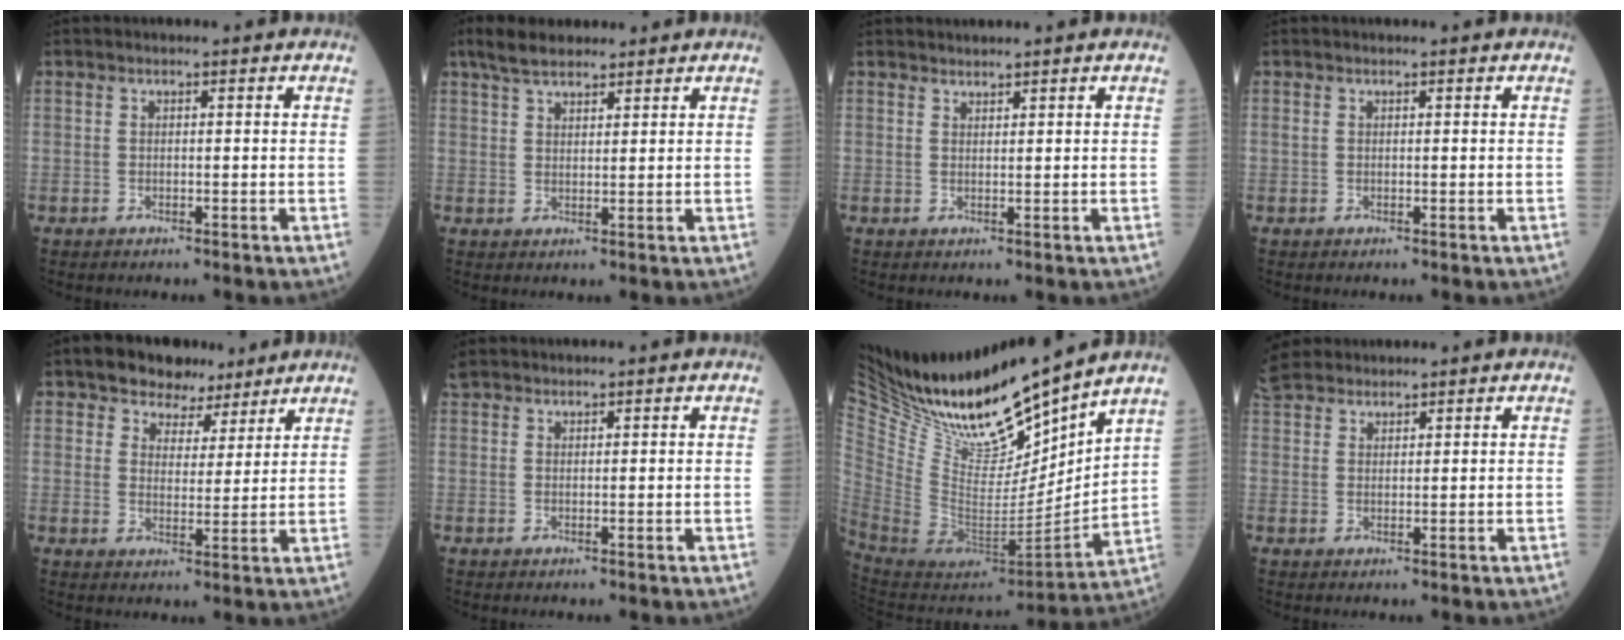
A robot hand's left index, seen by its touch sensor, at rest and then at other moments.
{"total": 5.4, "force": [4.4, 1.7, 2.7], "torque": [-0.061, 0.021, 0.082]}
{"total": 1.5, "force": [1.5, -0.1, 0.1], "torque": [-0.001, 0.013, 0.034]}
{"total": 0.0}
{"total": 6.7, "force": [5.2, 3.9, 1.3], "torque": [-0.017, 0.015, 0.084]}
{"total": 2.3, "force": [2.2, 0.5, 0.5], "torque": [-0.017, 0.027, 0.046]}
{"total": 21.7, "force": [20.2, 2.6, 7.2], "torque": [-0.159, -0.070, 0.372]}
{"total": 6.9, "force": [6.3, 2.2, 1.7], "torque": [-0.046, 0.026, 0.129]}